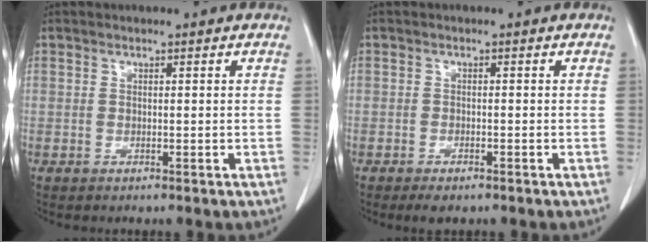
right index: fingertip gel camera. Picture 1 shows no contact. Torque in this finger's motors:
{"motor_torque": [0.32, -0.29, 0.05, 0.00]}